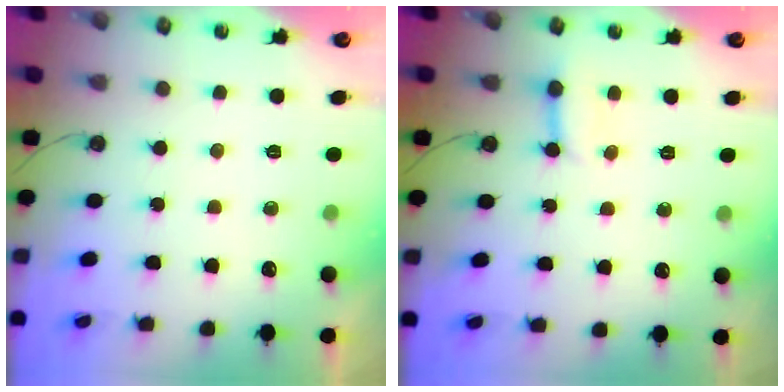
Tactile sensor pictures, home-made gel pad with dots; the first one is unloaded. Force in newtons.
{"total": 3.0, "press": 2.9, "slide": 0.6}